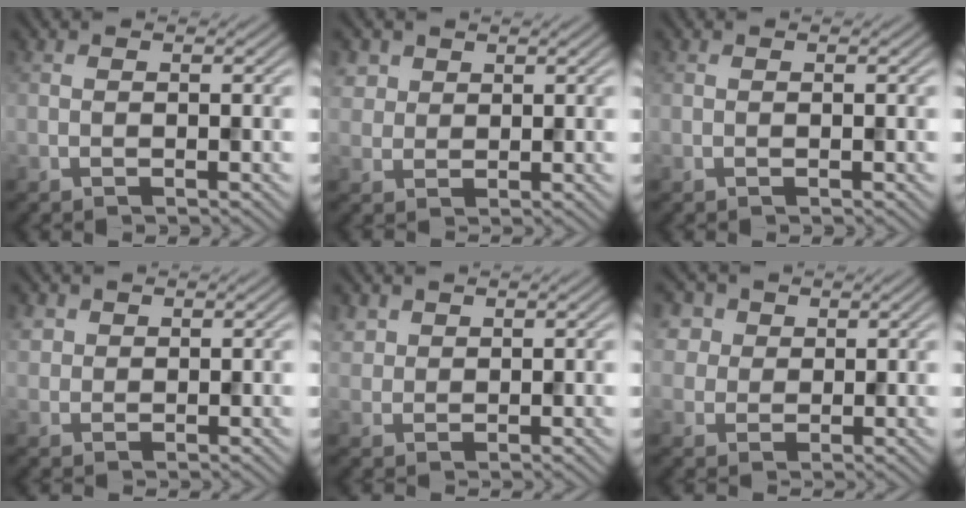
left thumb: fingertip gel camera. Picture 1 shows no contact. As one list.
[{"total": 2.6, "force": [1.4, 2.1, 0.7], "torque": [-0.025, -0.002, 0.032]}, {"total": 0.0}, {"total": 1.9, "force": [1.0, 1.5, 0.5], "torque": [-0.015, 0.001, 0.024]}, {"total": 2.2, "force": [1.4, 1.5, 0.6], "torque": [-0.018, 0.001, 0.034]}, {"total": 4.6, "force": [2.2, 3.7, 1.7], "torque": [-0.066, 0.001, 0.046]}]